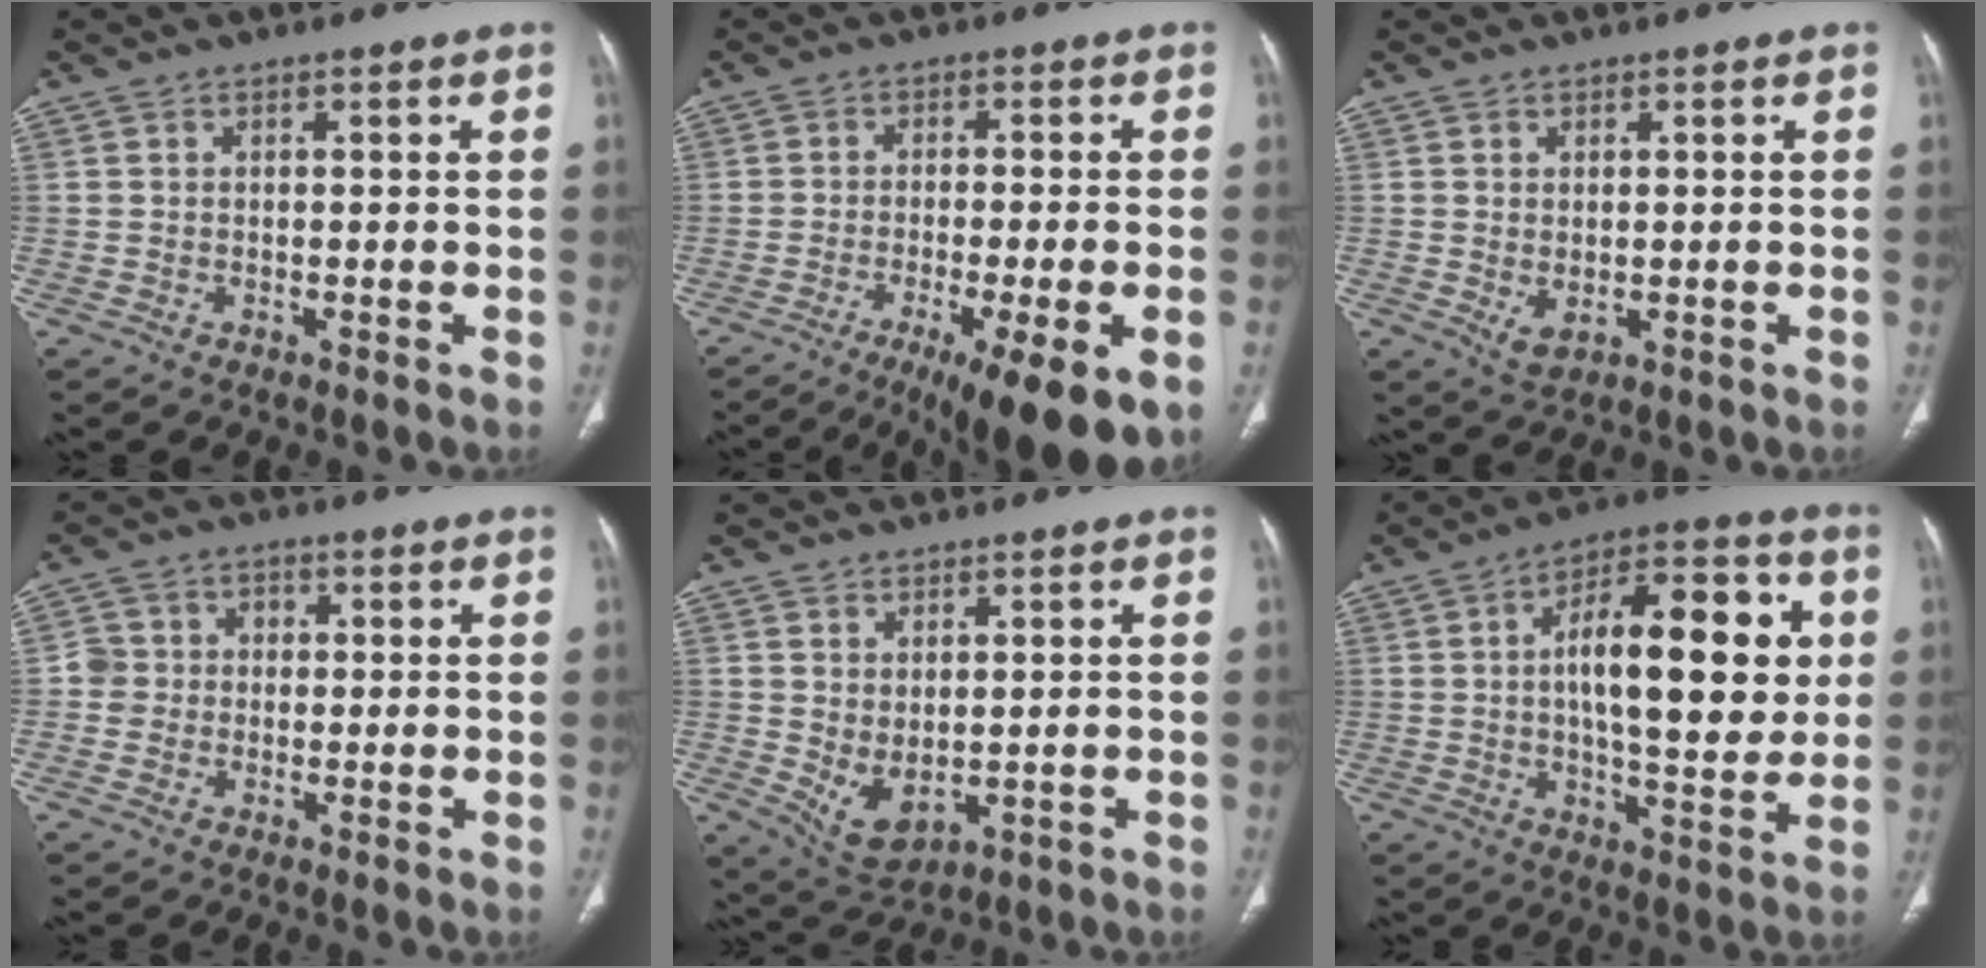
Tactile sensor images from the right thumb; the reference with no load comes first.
{"total": 14.7, "force": [-7.5, 3.0, 12.3], "torque": [-0.152, -0.006, -0.110]}
{"total": 3.0, "force": [-0.3, 1.8, 2.3], "torque": [-0.039, -0.006, 0.007]}
{"total": 3.9, "force": [-0.4, 3.8, 0.9], "torque": [0.008, 0.013, -0.013]}
{"total": 6.3, "force": [-0.1, 3.7, 5.1], "torque": [-0.082, -0.011, 0.023]}
{"total": 20.3, "force": [3.0, 8.5, 18.2], "torque": [-0.234, 0.013, 0.038]}